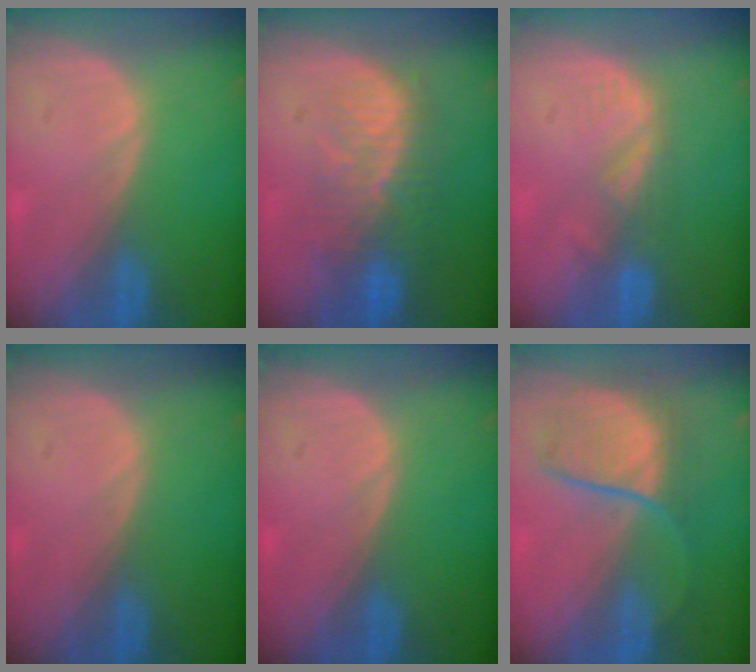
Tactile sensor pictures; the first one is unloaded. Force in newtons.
{"total": 10.1, "press": 8.5, "slide": 5.5}
{"total": 3.6, "press": 3.1, "slide": 1.8}
{"total": 0.0}
{"total": 0.0}
{"total": 7.6, "press": 7.6, "slide": 0.6}